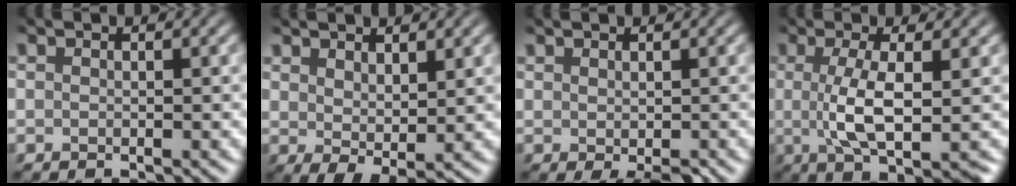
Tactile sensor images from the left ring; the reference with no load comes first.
{"total": 2.9, "force": [1.5, 1.1, 2.3], "torque": [-0.040, -0.010, 0.029]}
{"total": 1.2, "force": [-0.2, 0.4, 1.1], "torque": [-0.013, -0.002, 0.000]}
{"total": 4.9, "force": [-0.7, 0.8, 4.8], "torque": [-0.082, -0.005, -0.013]}